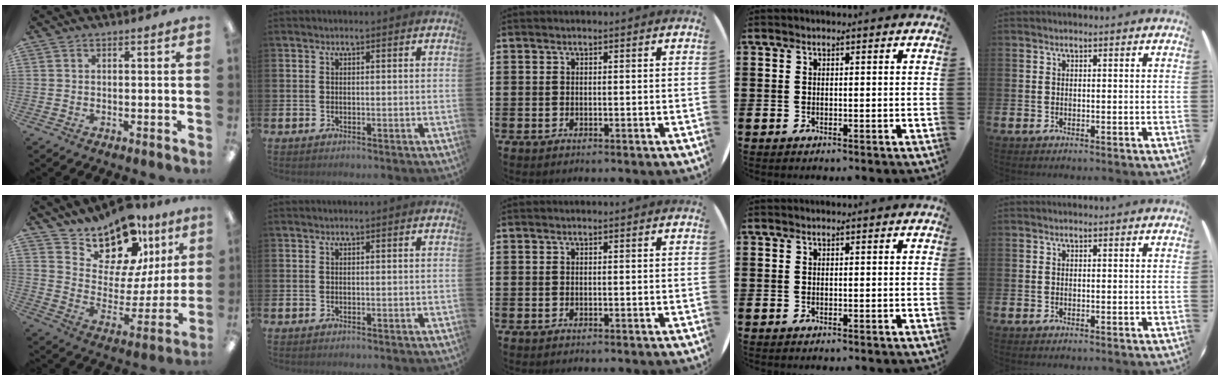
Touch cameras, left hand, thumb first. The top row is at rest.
{"thumb": {"total": 14.9, "force": [12.3, 7.0, 4.3], "torque": [-0.084, -0.106, 0.223]}}